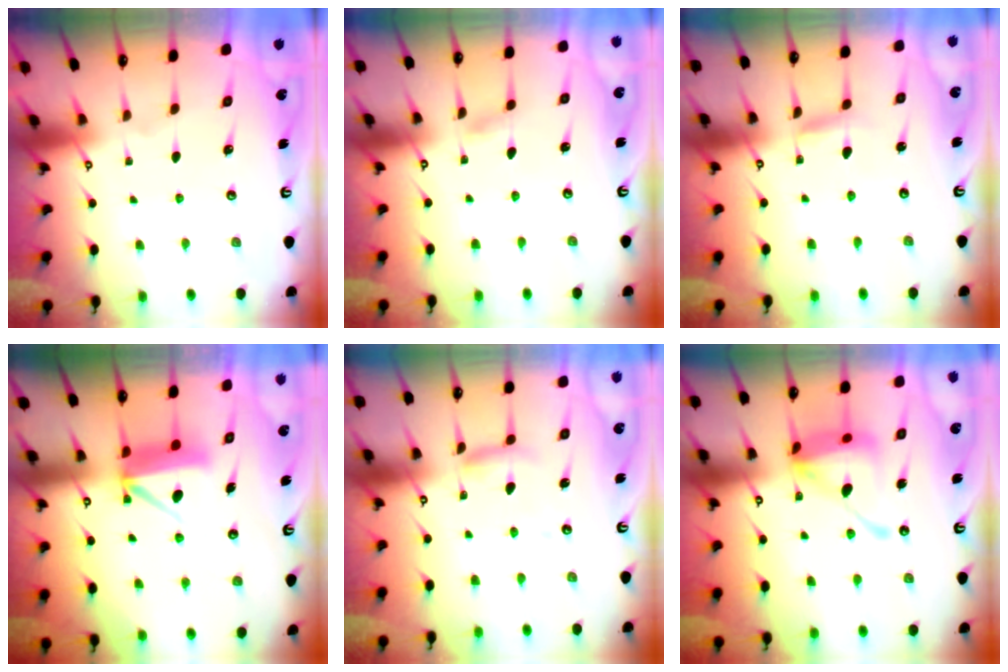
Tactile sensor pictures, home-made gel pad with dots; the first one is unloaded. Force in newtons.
{"total": 1.8, "press": 1.8, "slide": 0.2}
{"total": 2.5, "press": 2.5, "slide": 0.2}
{"total": 8.9, "press": 8.9, "slide": 0.9}
{"total": 7.1, "press": 7.1, "slide": 0.5}
{"total": 15.3, "press": 15.3, "slide": 1.4}